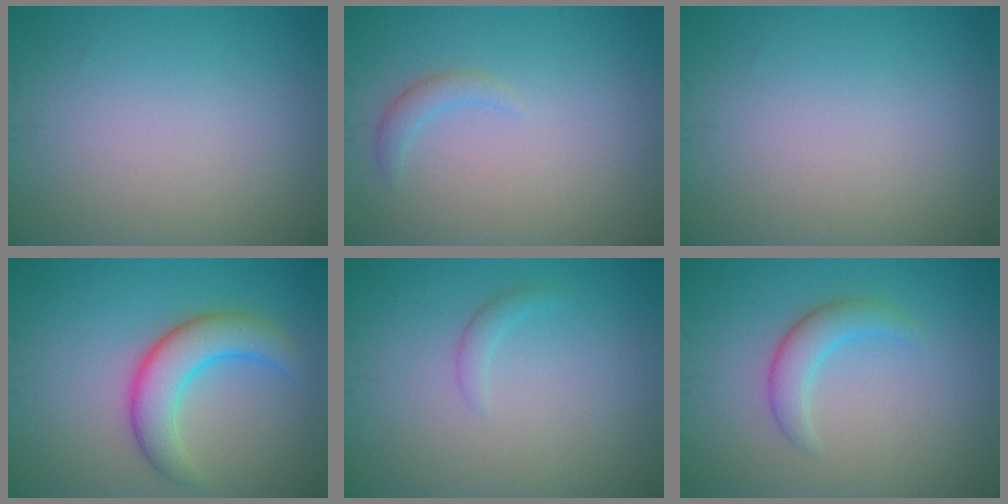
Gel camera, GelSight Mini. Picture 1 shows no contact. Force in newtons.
{"total": 1.3, "press": 1.3, "slide": 0.1}
{"total": 0.0}
{"total": 5.0, "press": 5.0, "slide": 0.1}
{"total": 1.0, "press": 0.9, "slide": 0.2}
{"total": 2.6, "press": 2.6, "slide": 0.2}